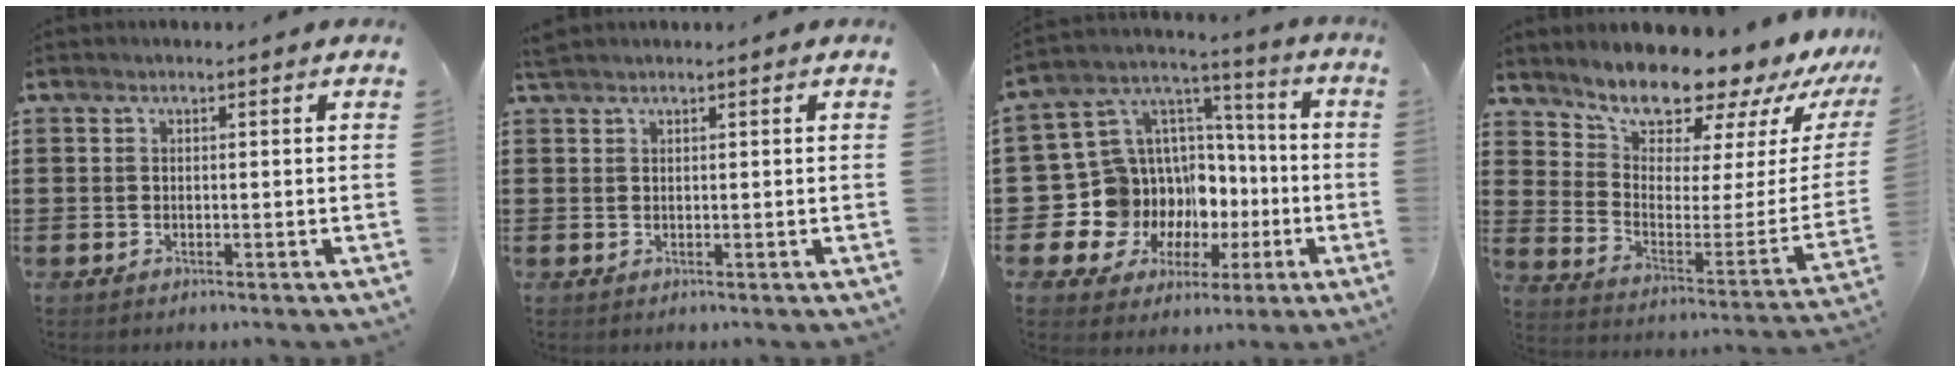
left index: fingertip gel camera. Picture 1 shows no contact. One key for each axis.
{"total": 1.1, "fx": 1.0, "fy": 0.2, "fz": 0.4, "tx": -0.011, "ty": 0.000, "tz": 0.019}
{"total": 12.2, "fx": -3.2, "fy": 11.7, "fz": 1.5, "tx": -0.075, "ty": -0.030, "tz": -0.025}
{"total": 10.8, "fx": 10.4, "fy": 2.0, "fz": 1.9, "tx": -0.056, "ty": -0.106, "tz": 0.175}